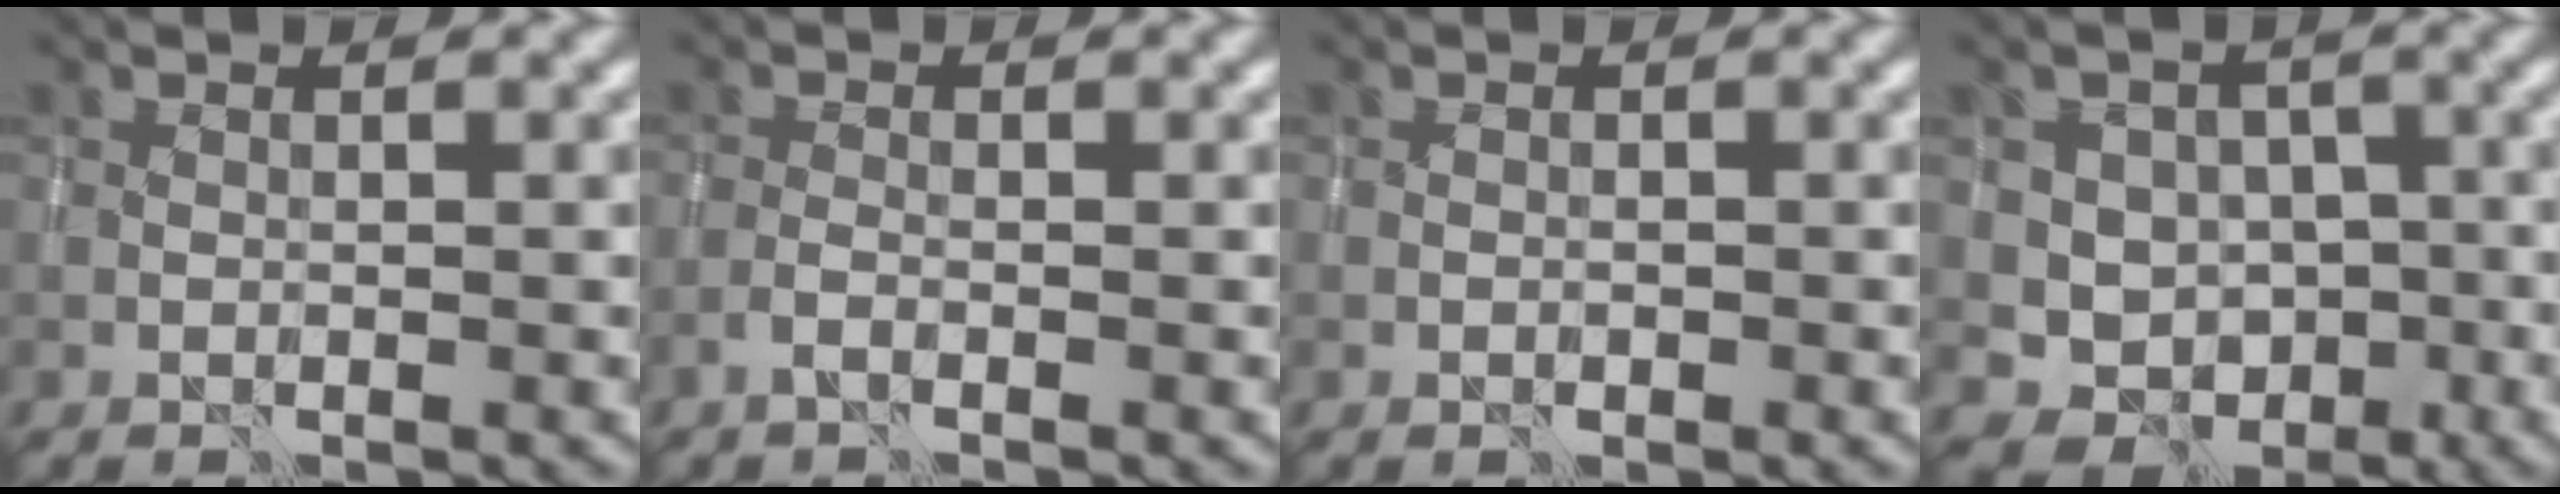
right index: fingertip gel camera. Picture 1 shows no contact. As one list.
[{"total": 0.6, "force": [-0.6, 0.1, 0.2], "torque": [-0.002, 0.006, -0.017]}, {"total": 0.6, "force": [-0.3, 0.4, 0.2], "torque": [-0.003, 0.002, -0.004]}, {"total": 5.2, "force": [-1.1, 4.6, 2.0], "torque": [-0.006, 0.003, -0.028]}]